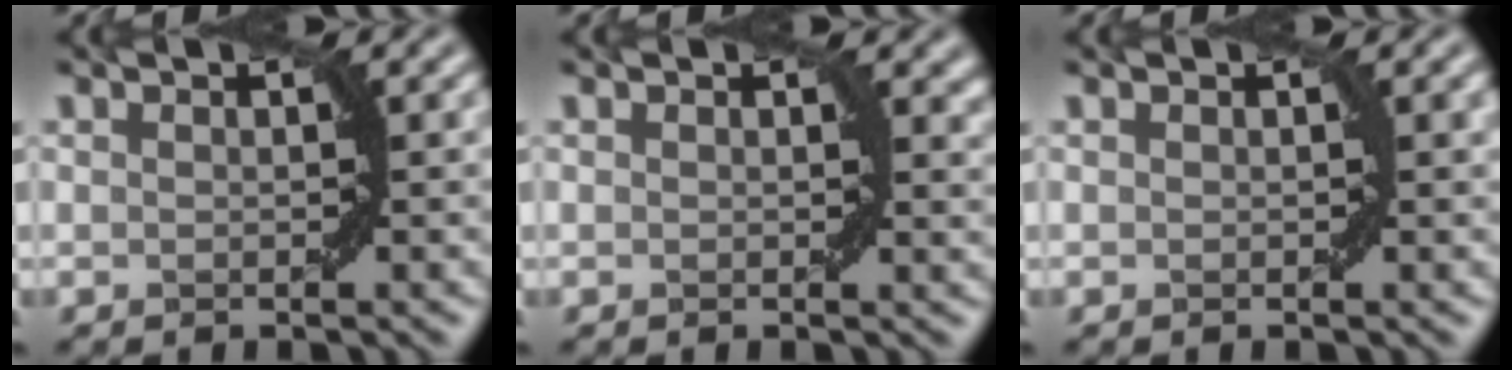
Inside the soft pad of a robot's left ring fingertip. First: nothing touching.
{"total": 1.6, "force": [0.7, 0.9, 1.2], "torque": [-0.009, -0.005, 0.010]}
{"total": 0.6, "force": [0.2, 0.0, 0.5], "torque": [-0.004, -0.001, 0.004]}